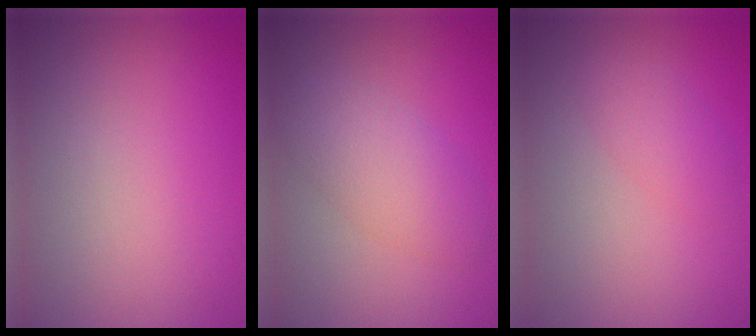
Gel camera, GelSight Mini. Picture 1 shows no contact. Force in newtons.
{"total": 3.8, "press": 3.8, "slide": 0.2}
{"total": 1.9, "press": 1.9, "slide": 0.0}